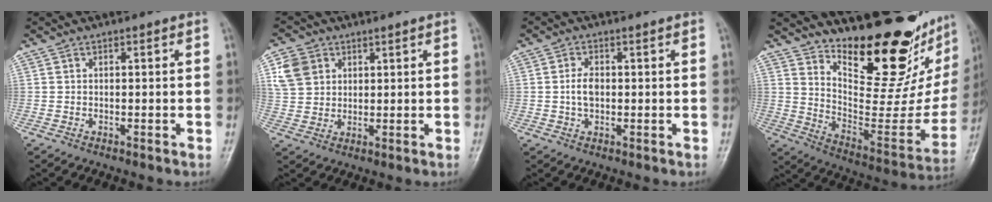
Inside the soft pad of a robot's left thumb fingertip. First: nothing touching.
{"total": 6.4, "force": [2.7, 5.1, 2.8], "torque": [-0.035, -0.004, 0.053]}
{"total": 3.1, "force": [0.1, 1.8, 2.5], "torque": [-0.046, 0.006, 0.000]}
{"total": 26.0, "force": [18.9, 8.7, 15.5], "torque": [-0.188, -0.137, 0.285]}